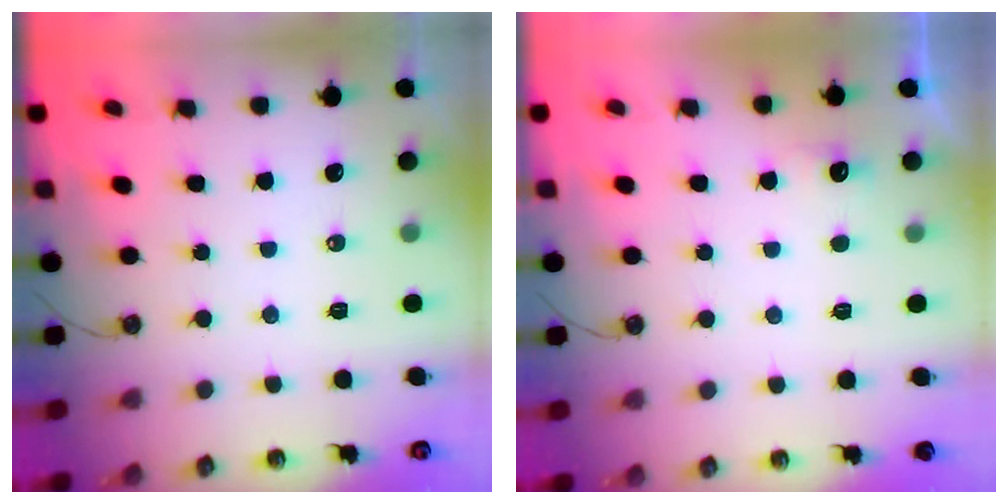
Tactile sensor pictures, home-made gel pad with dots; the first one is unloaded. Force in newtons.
{"total": 2.9, "press": 2.7, "slide": 0.9}